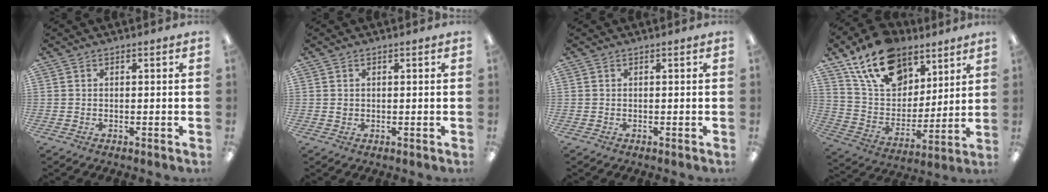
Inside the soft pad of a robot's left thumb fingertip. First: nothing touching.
{"total": 0.9, "force": [0.1, 0.8, 0.3], "torque": [-0.006, 0.004, 0.002]}
{"total": 0.0}
{"total": 18.9, "force": [12.3, 11.4, 8.6], "torque": [-0.156, -0.057, 0.228]}